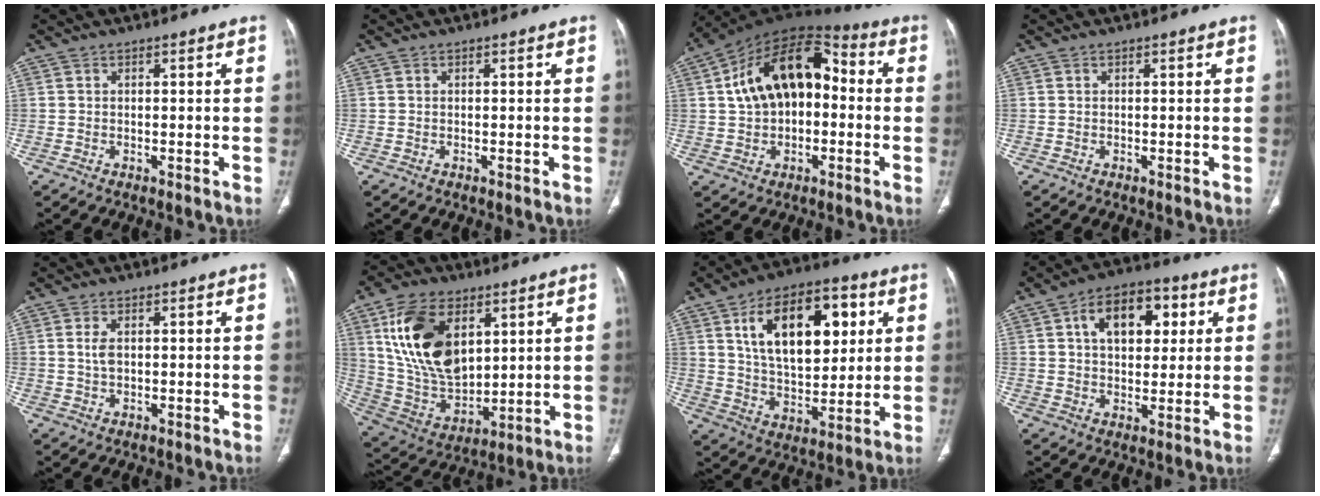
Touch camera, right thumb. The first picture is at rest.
{"total": 0.0}
{"total": 17.9, "force": [1.6, 11.2, 13.9], "torque": [-0.203, 0.047, 0.018]}
{"total": 0.0}
{"total": 2.6, "force": [0.5, 1.4, 2.1], "torque": [-0.044, -0.002, 0.011]}
{"total": 19.9, "force": [7.0, 11.9, 14.4], "torque": [-0.241, -0.030, 0.143]}
{"total": 20.4, "force": [6.7, 11.3, 15.7], "torque": [-0.205, -0.014, 0.113]}
{"total": 13.2, "force": [4.1, 8.1, 9.6], "torque": [-0.111, 0.006, 0.060]}